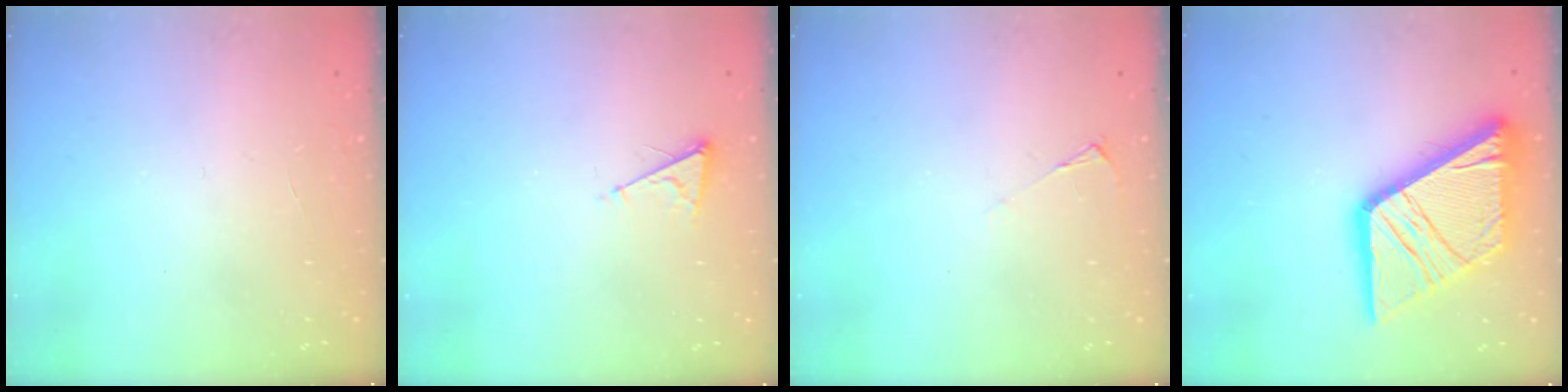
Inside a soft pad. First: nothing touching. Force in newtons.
{"total": 4.3, "press": 4.2, "slide": 0.5}
{"total": 2.1, "press": 2.0, "slide": 0.4}
{"total": 25.0, "press": 24.8, "slide": 2.8}